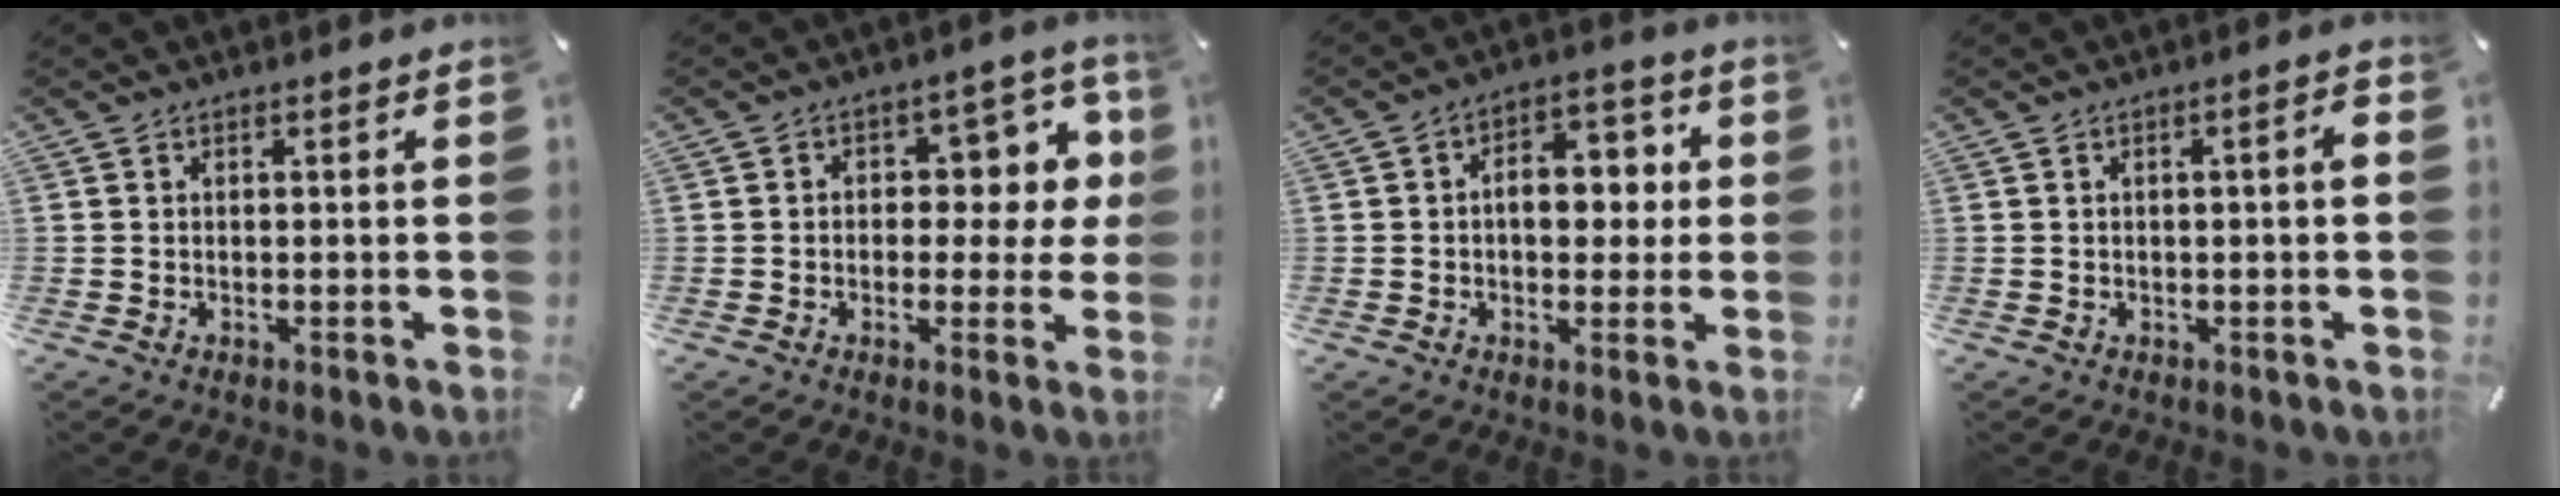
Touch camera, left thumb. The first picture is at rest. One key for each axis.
{"total": 9.9, "fx": 1.9, "fy": 6.1, "fz": 7.6, "tx": -0.092, "ty": -0.009, "tz": 0.027}
{"total": 9.3, "fx": 0.3, "fy": 6.2, "fz": 6.9, "tx": -0.083, "ty": 0.003, "tz": -0.002}
{"total": 2.7, "fx": -0.1, "fy": 0.2, "fz": 2.7, "tx": -0.046, "ty": 0.001, "tz": -0.002}